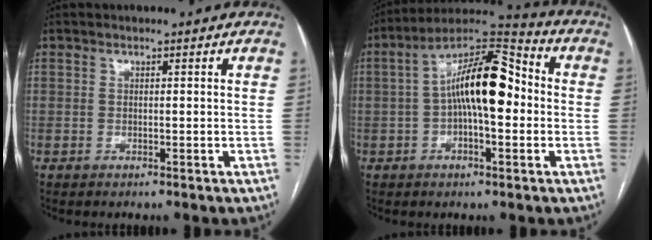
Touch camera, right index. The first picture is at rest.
{"total": 13.7, "force": [0.1, 4.3, 13.0], "torque": [-0.232, 0.040, -0.004]}